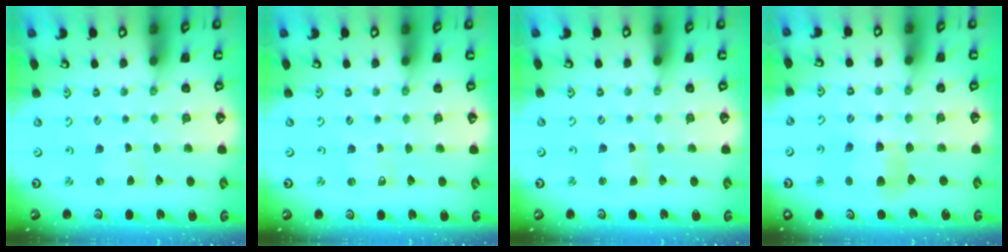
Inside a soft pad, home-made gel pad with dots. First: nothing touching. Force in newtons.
{"total": 0.0}
{"total": 1.5, "press": 1.5, "slide": 0.3}
{"total": 6.5, "press": 6.5, "slide": 0.5}